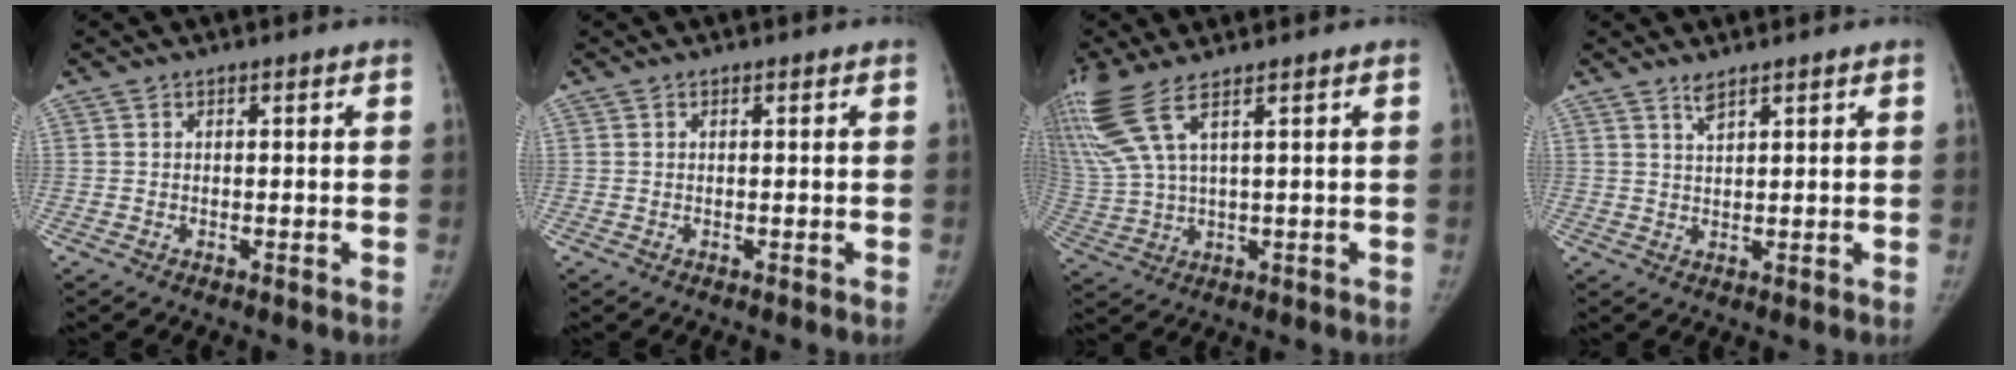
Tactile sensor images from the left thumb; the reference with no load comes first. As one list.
[{"total": 0.0}, {"total": 12.2, "force": [6.7, 3.4, 9.6], "torque": [-0.262, -0.012, 0.144]}, {"total": 1.6, "force": [1.4, 0.3, 0.7], "torque": [-0.009, -0.012, 0.030]}]